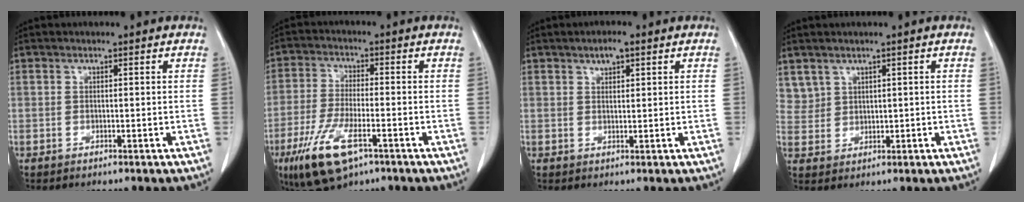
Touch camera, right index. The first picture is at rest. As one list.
[{"total": 10.8, "force": [-5.5, 3.4, 8.6], "torque": [-0.177, -0.019, -0.093]}, {"total": 2.4, "force": [1.6, 0.8, 1.6], "torque": [-0.027, 0.004, 0.027]}, {"total": 3.3, "force": [2.1, 2.5, -0.1], "torque": [0.013, 0.006, 0.044]}]